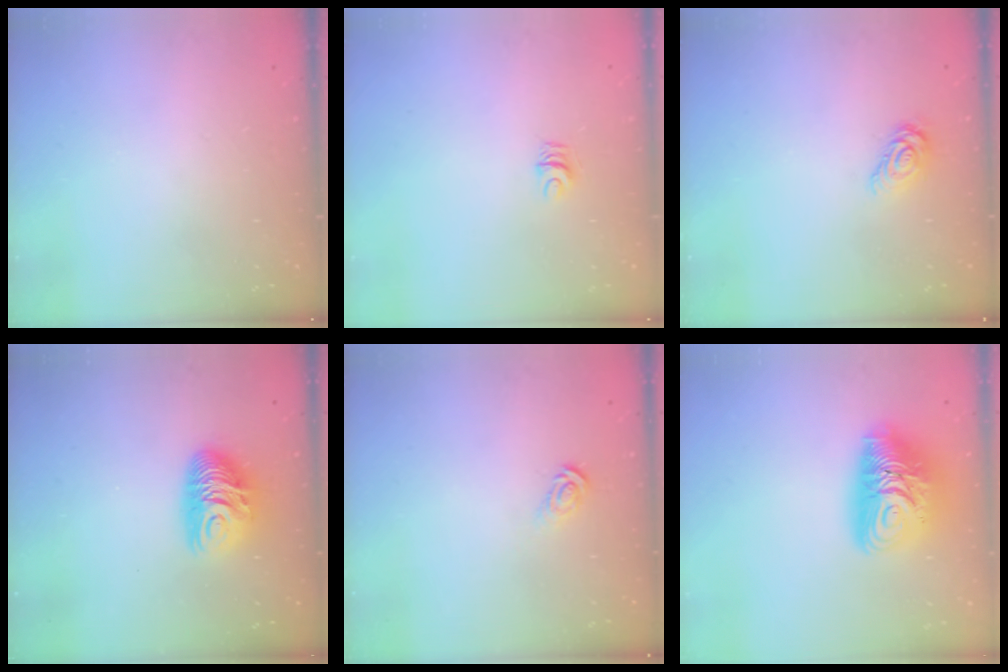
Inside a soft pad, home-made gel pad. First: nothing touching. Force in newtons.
{"total": 4.6, "press": 4.5, "slide": 0.5}
{"total": 6.0, "press": 6.0, "slide": 0.3}
{"total": 10.5, "press": 10.5, "slide": 0.8}
{"total": 4.5, "press": 4.5, "slide": 0.2}
{"total": 15.4, "press": 15.3, "slide": 1.3}